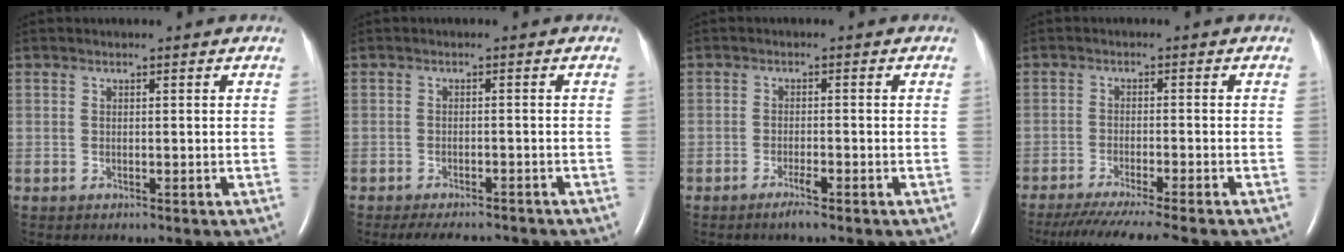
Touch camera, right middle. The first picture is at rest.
{"total": 7.1, "force": [-6.3, 2.1, 2.6], "torque": [-0.035, -0.010, -0.083]}
{"total": 2.2, "force": [-1.6, -0.2, 1.5], "torque": [-0.036, -0.005, -0.028]}
{"total": 11.3, "force": [-9.7, -0.7, 5.7], "torque": [-0.068, -0.035, -0.148]}